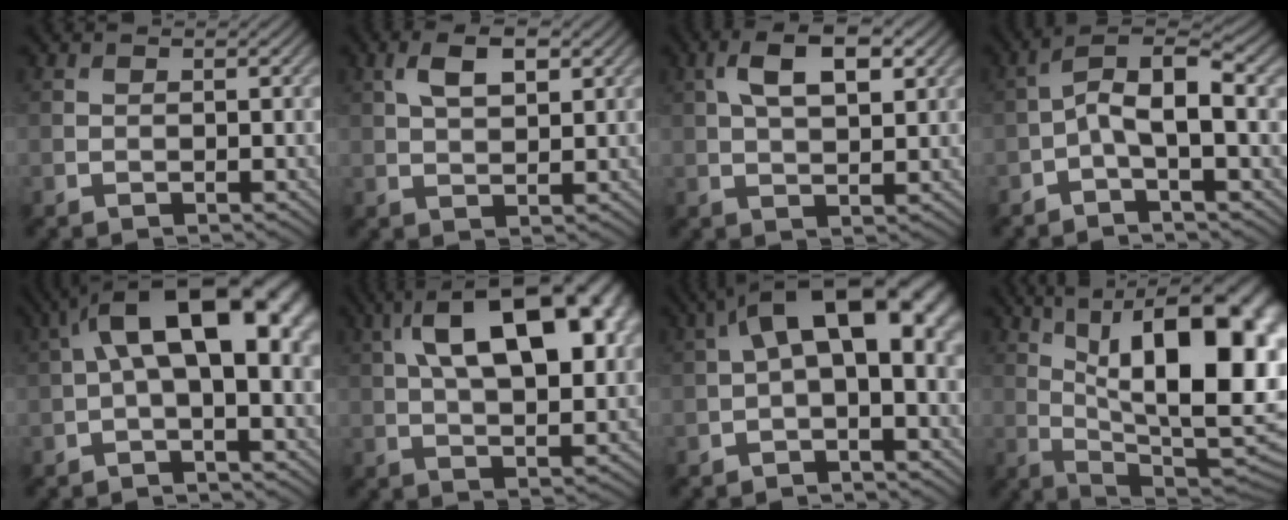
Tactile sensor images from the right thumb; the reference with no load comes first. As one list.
[{"total": 5.0, "force": [2.1, 2.4, 3.9], "torque": [-0.077, 0.005, 0.037]}, {"total": 7.4, "force": [2.8, 3.4, 6.0], "torque": [-0.112, 0.011, 0.049]}, {"total": 6.4, "force": [-0.7, 2.3, 5.9], "torque": [-0.108, 0.015, -0.019]}, {"total": 13.7, "force": [2.7, 6.3, 11.9], "torque": [-0.195, 0.016, 0.046]}, {"total": 18.0, "force": [6.4, 8.3, 14.5], "torque": [-0.223, 0.042, 0.081]}, {"total": 11.2, "force": [2.1, 5.3, 9.6], "torque": [-0.163, 0.016, 0.035]}, {"total": 21.2, "force": [5.8, 9.3, 18.2], "torque": [-0.247, 0.036, 0.089]}]